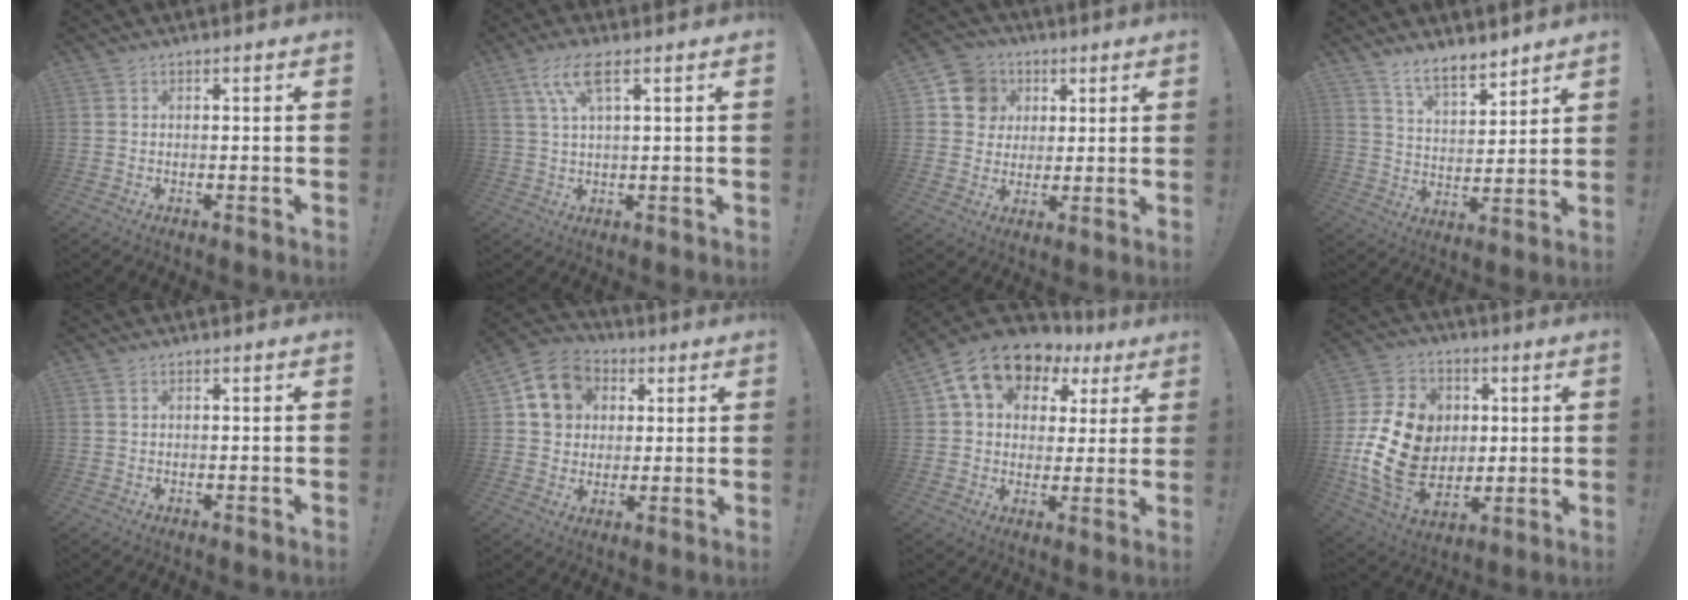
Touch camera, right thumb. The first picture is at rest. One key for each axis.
{"total": 7.5, "fx": 3.5, "fy": 1.8, "fz": 6.4, "tx": -0.131, "ty": 0.002, "tz": 0.066}
{"total": 11.4, "fx": 3.9, "fy": 10.3, "fz": 3.1, "tx": -0.030, "ty": -0.015, "tz": 0.079}
{"total": 9.4, "fx": 7.9, "fy": 3.2, "fz": 4.0, "tx": -0.061, "ty": -0.060, "tz": 0.149}
{"total": 0.5, "fx": 0.4, "fy": 0.3, "fz": 0.2, "tx": -0.004, "ty": 0.000, "tz": 0.008}
{"total": 12.7, "fx": 4.5, "fy": 10.8, "fz": 5.0, "tx": -0.060, "ty": -0.013, "tz": 0.090}
{"total": 13.8, "fx": 7.3, "fy": 9.4, "fz": 7.0, "tx": -0.112, "ty": -0.037, "tz": 0.135}
{"total": 21.0, "fx": 0.3, "fy": 16.3, "fz": 13.2, "tx": -0.246, "ty": 0.001, "tz": 0.023}